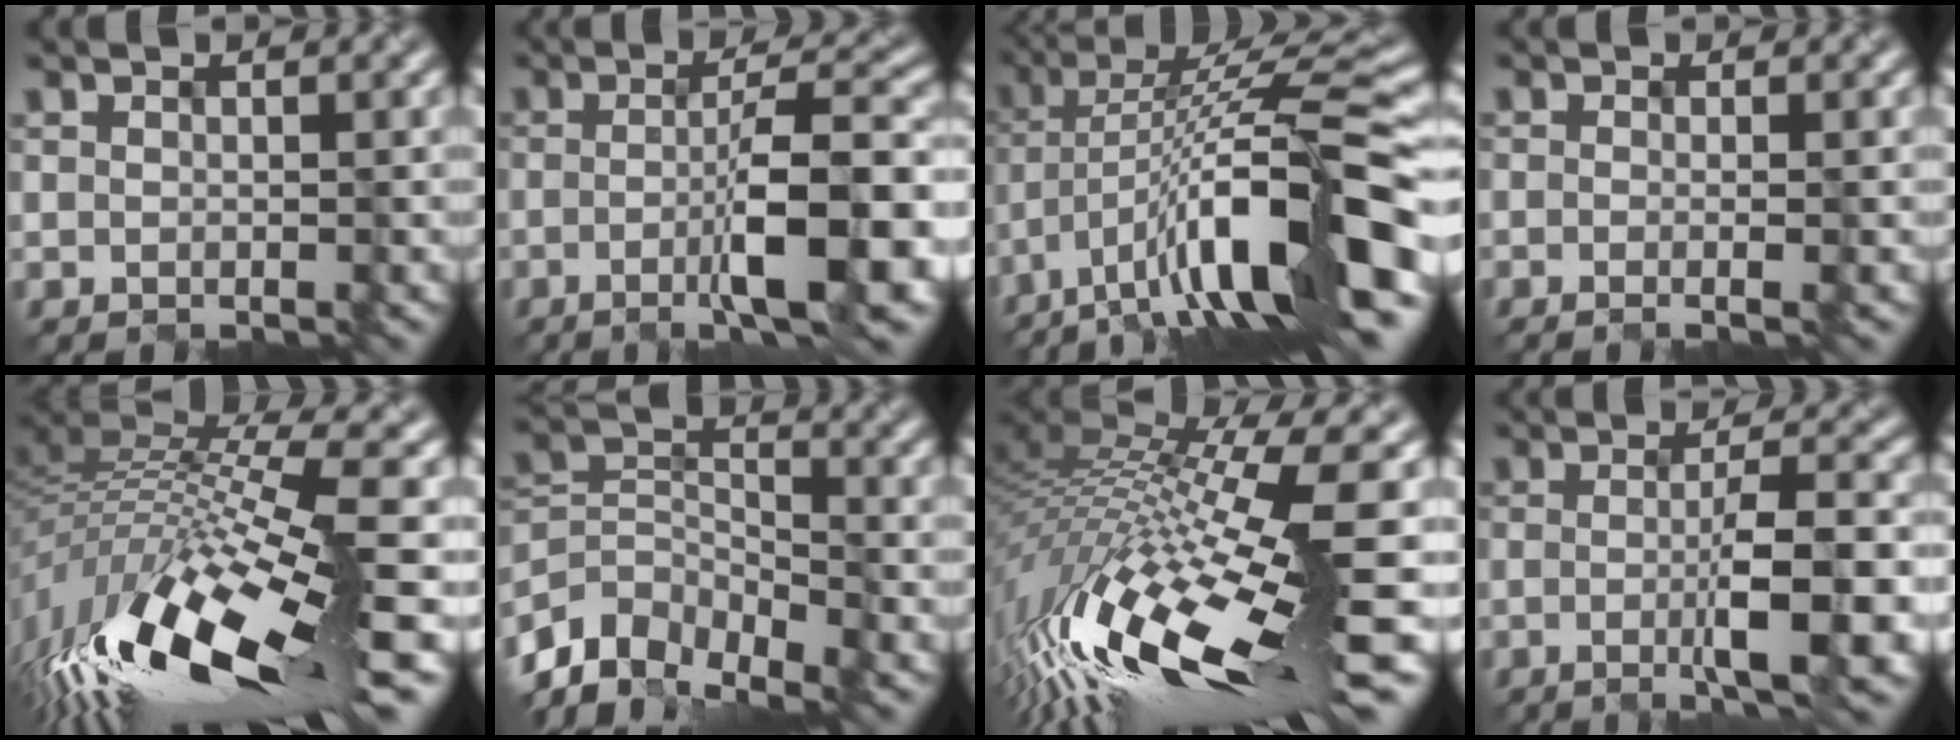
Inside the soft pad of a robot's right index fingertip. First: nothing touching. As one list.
[{"total": 7.8, "force": [-1.6, 1.3, 7.5], "torque": [-0.108, 0.008, -0.028]}, {"total": 13.6, "force": [-5.3, 3.1, 12.2], "torque": [-0.204, 0.022, -0.083]}, {"total": 1.3, "force": [-0.5, 0.3, 1.2], "torque": [-0.014, 0.002, -0.019]}, {"total": 15.3, "force": [-5.8, 4.0, 13.5], "torque": [-0.289, 0.017, -0.106]}, {"total": 7.6, "force": [-6.4, 3.0, 2.6], "torque": [-0.049, -0.005, -0.125]}, {"total": 15.3, "force": [-4.4, 3.1, 14.3], "torque": [-0.300, 0.005, -0.067]}, {"total": 6.0, "force": [-1.3, 0.9, 5.8], "torque": [-0.093, 0.003, -0.022]}]